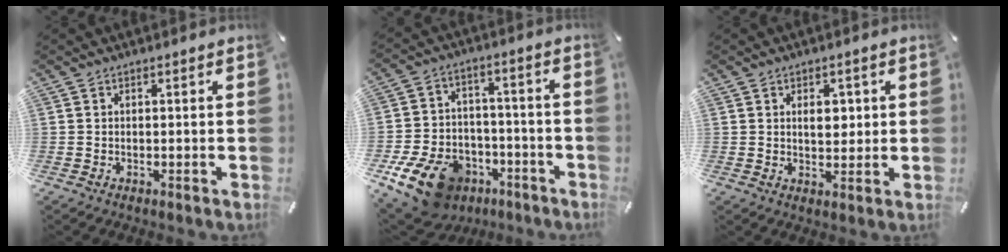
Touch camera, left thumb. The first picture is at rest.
{"total": 14.5, "force": [-8.3, 9.8, 6.9], "torque": [-0.115, 0.055, -0.139]}
{"total": 4.7, "force": [1.0, 3.3, 3.1], "torque": [-0.029, -0.010, 0.007]}